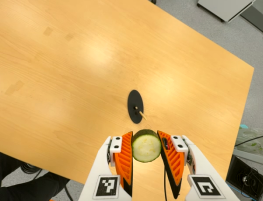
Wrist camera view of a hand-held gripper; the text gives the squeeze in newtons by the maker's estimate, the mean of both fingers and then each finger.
{"total": 11.0, "left": 10.1, "right": 11.8}